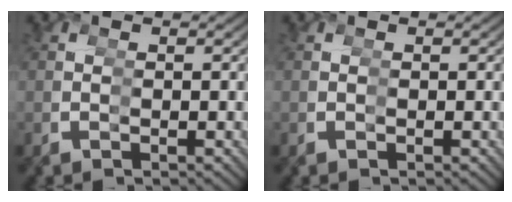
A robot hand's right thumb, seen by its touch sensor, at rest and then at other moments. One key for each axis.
{"total": 0.0}